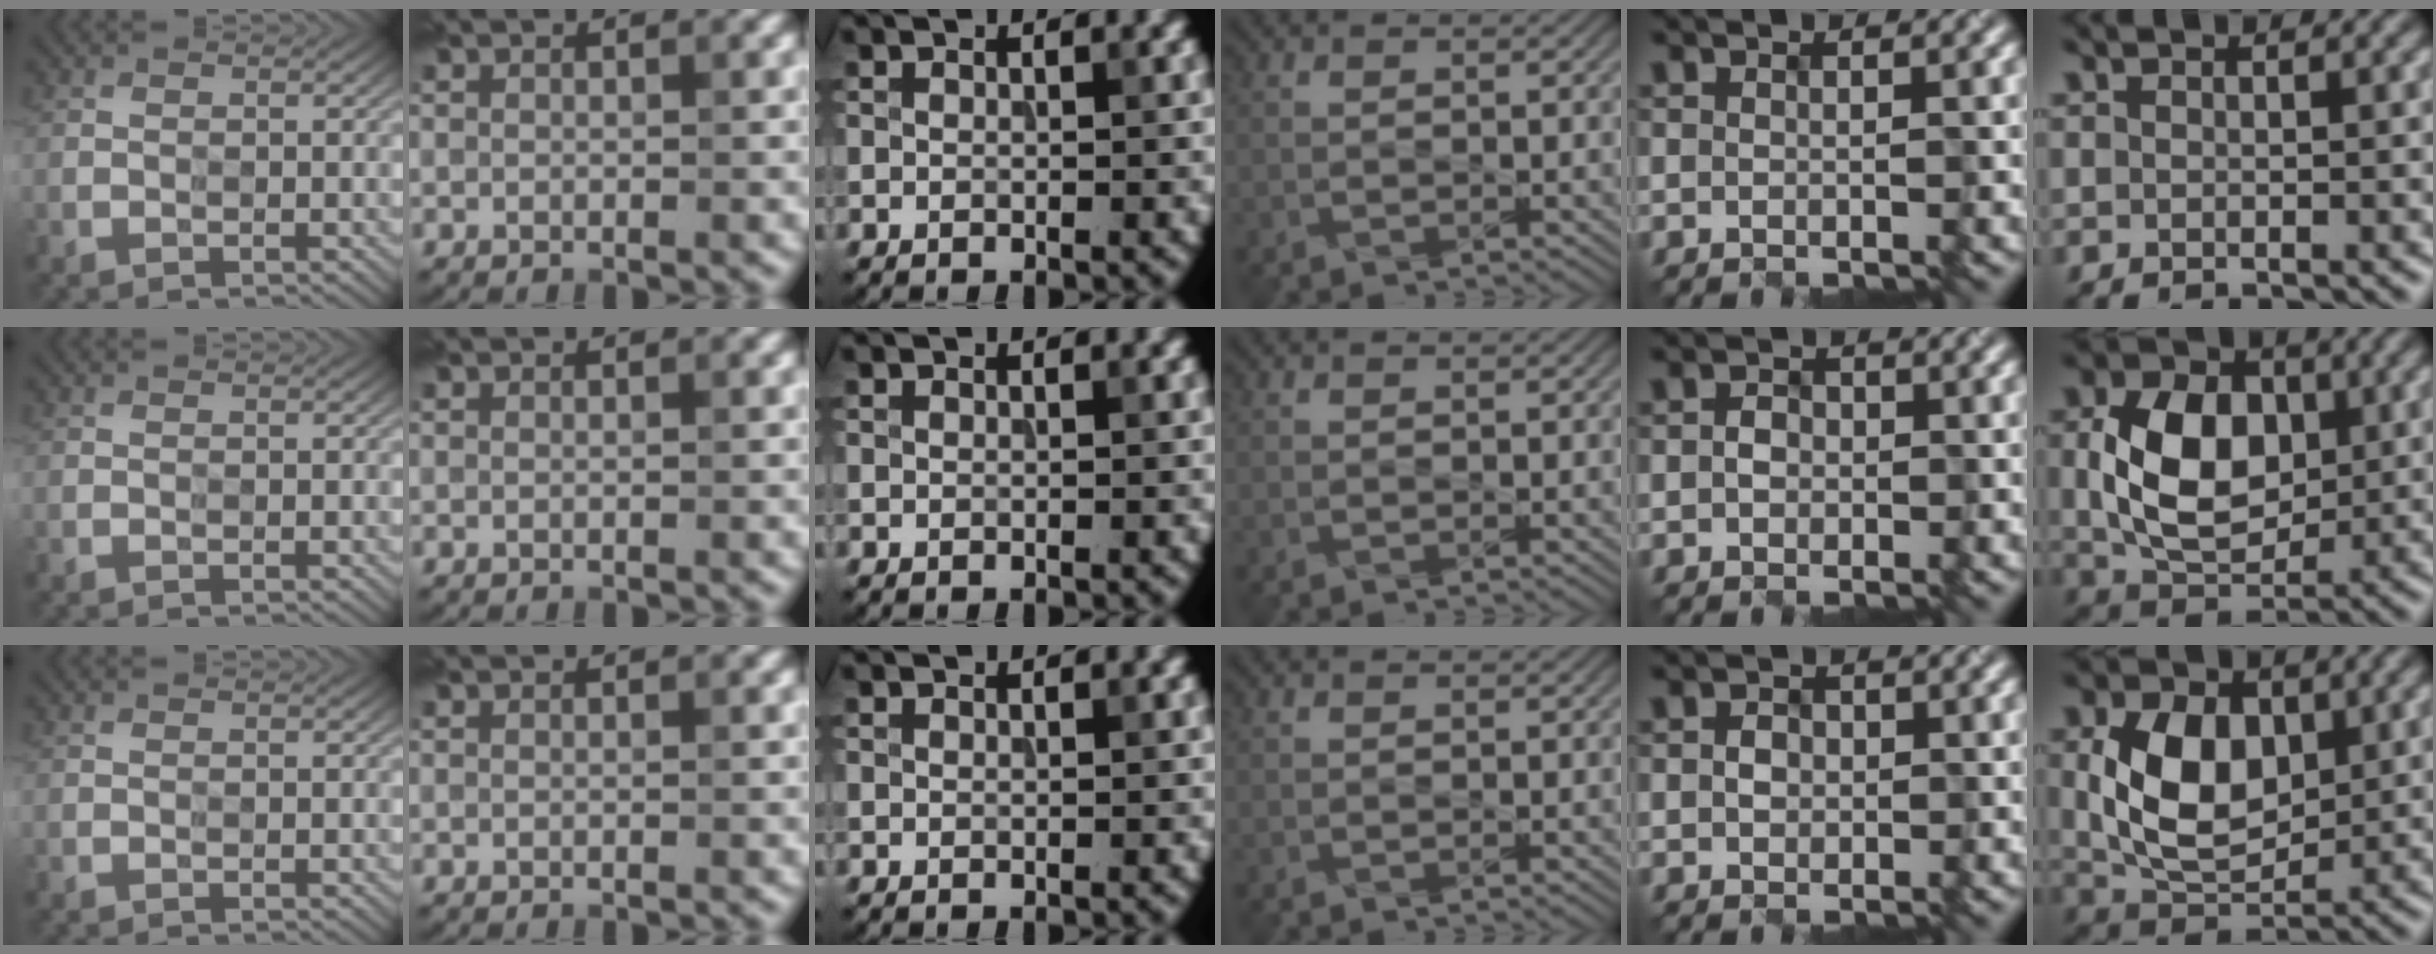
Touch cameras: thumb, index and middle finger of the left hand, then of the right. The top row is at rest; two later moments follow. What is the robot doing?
{"motion": "extract", "object": "drawer"}